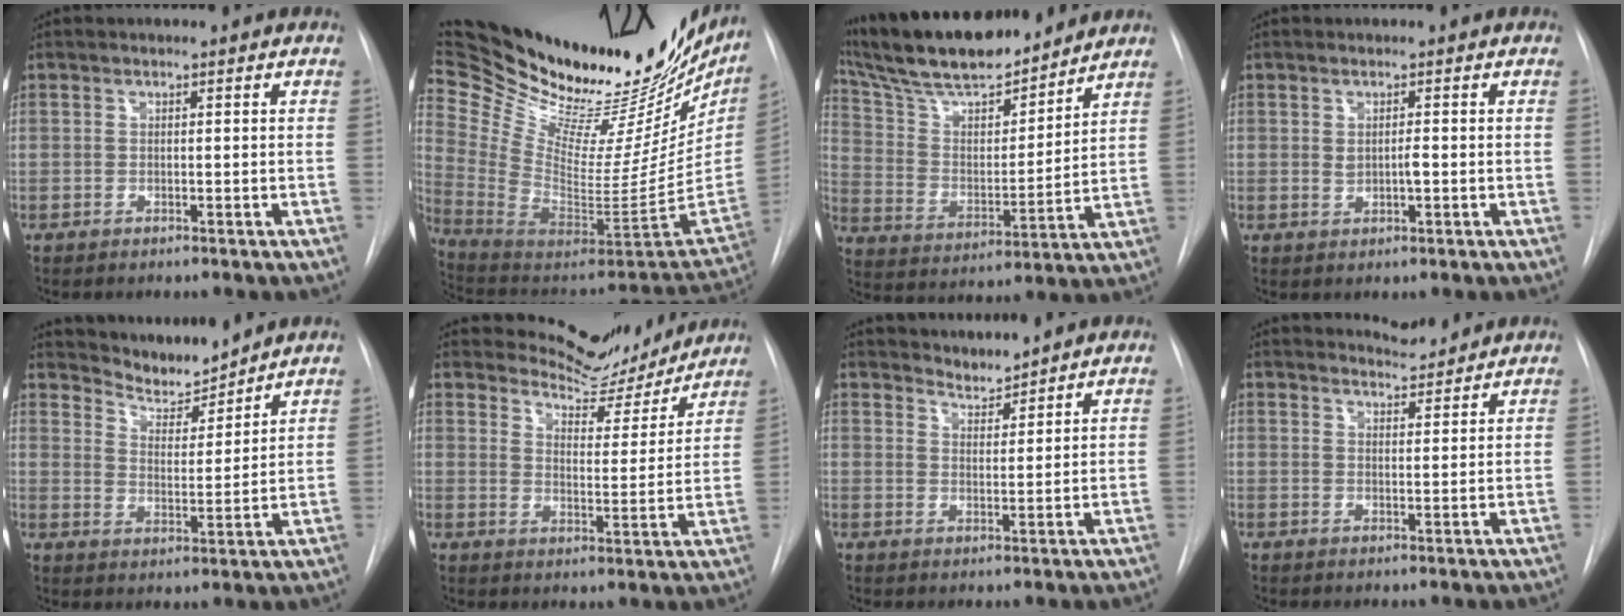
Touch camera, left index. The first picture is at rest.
{"total": 38.0, "force": [31.1, 12.3, 18.1], "torque": [-0.310, -0.058, 0.442]}
{"total": 19.9, "force": [17.3, 3.8, 9.0], "torque": [-0.165, 0.012, 0.296]}
{"total": 1.4, "force": [-0.3, 0.5, 1.3], "torque": [-0.025, -0.008, -0.002]}
{"total": 6.1, "force": [6.1, 0.5, 0.1], "torque": [-0.009, -0.012, 0.111]}
{"total": 9.3, "force": [9.1, 2.1, 0.3], "torque": [-0.002, -0.025, 0.123]}
{"total": 2.7, "force": [2.7, 0.1, -0.5], "torque": [0.004, -0.004, 0.049]}
{"total": 3.1, "force": [3.1, 0.0, -0.2], "torque": [-0.003, -0.011, 0.047]}